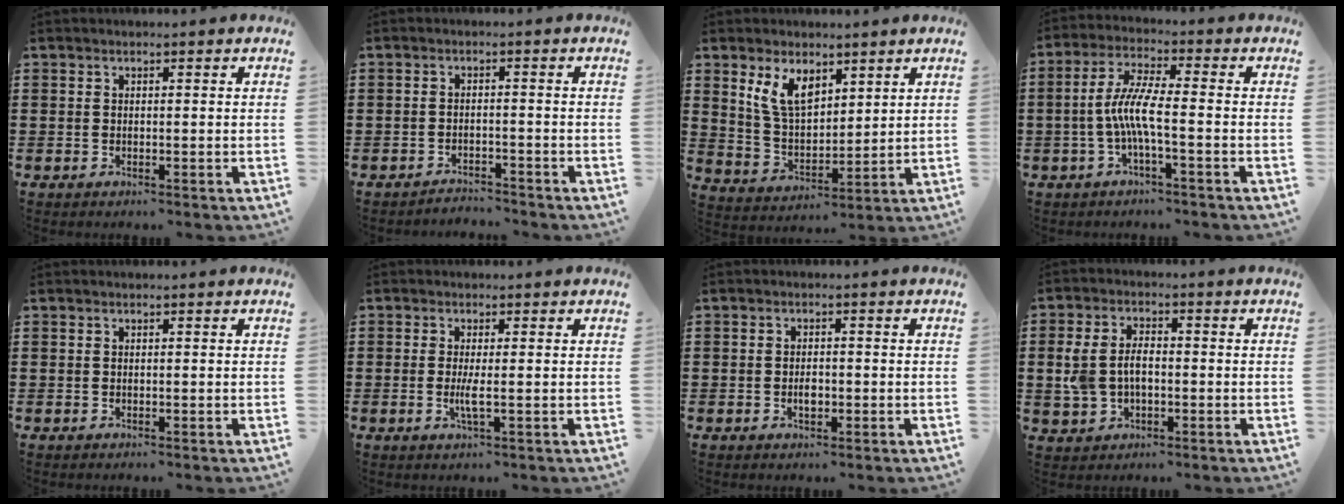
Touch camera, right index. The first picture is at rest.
{"total": 2.2, "force": [-2.2, 0.2, -0.1], "torque": [-0.005, 0.001, -0.048]}
{"total": 7.5, "force": [4.4, 4.0, 4.5], "torque": [-0.112, -0.004, 0.080]}
{"total": 6.7, "force": [-1.7, 1.0, 6.5], "torque": [-0.141, -0.009, -0.040]}
{"total": 0.0}
{"total": 2.2, "force": [-0.4, 0.1, 2.2], "torque": [-0.046, -0.007, -0.008]}
{"total": 1.8, "force": [-0.5, 1.0, 1.4], "torque": [-0.027, 0.002, -0.009]}
{"total": 5.1, "force": [-0.2, 3.3, 3.8], "torque": [-0.099, 0.004, -0.011]}